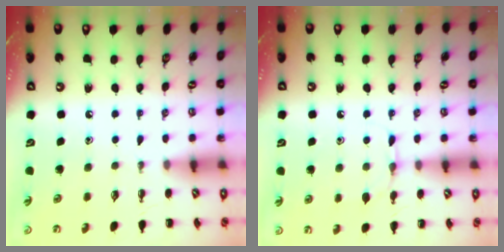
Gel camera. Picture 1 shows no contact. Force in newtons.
{"total": 4.4, "press": 4.2, "slide": 1.2}